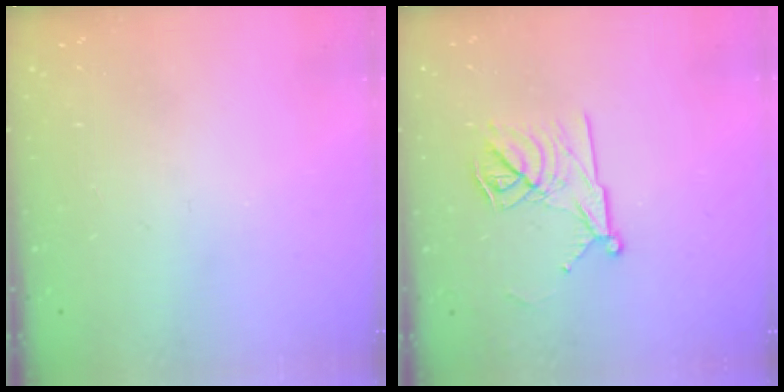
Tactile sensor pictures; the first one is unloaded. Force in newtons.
{"total": 12.0, "press": 12.0, "slide": 0.1}